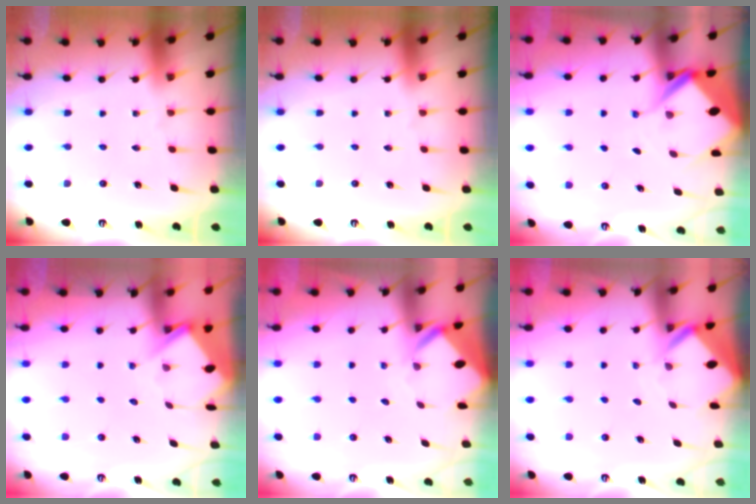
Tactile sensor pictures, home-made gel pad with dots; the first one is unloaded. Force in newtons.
{"total": 0.0}
{"total": 6.0, "press": 6.0, "slide": 0.7}
{"total": 3.9, "press": 3.9, "slide": 0.4}
{"total": 3.1, "press": 3.1, "slide": 0.2}
{"total": 2.6, "press": 2.6, "slide": 0.2}